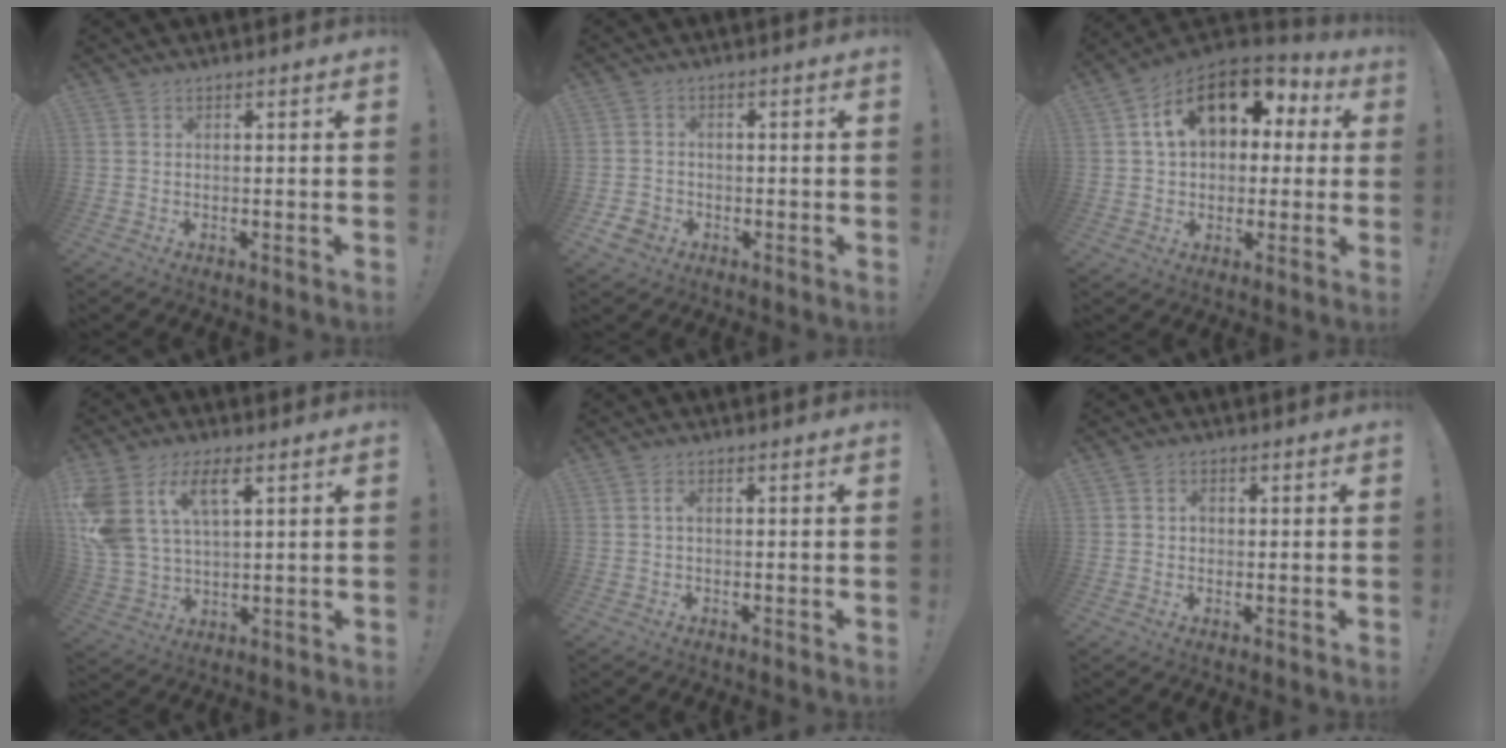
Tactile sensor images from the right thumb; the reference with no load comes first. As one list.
[{"total": 3.9, "force": [-1.9, 3.1, 1.6], "torque": [-0.028, 0.001, -0.036]}, {"total": 17.8, "force": [6.6, 11.5, 11.8], "torque": [-0.181, -0.010, 0.118]}, {"total": 12.6, "force": [5.9, 7.3, 8.5], "torque": [-0.188, -0.018, 0.108]}, {"total": 1.1, "force": [-0.1, 0.5, 1.0], "torque": [-0.019, 0.005, -0.004]}, {"total": 1.8, "force": [-0.2, 1.6, 0.8], "torque": [-0.008, 0.003, -0.007]}]